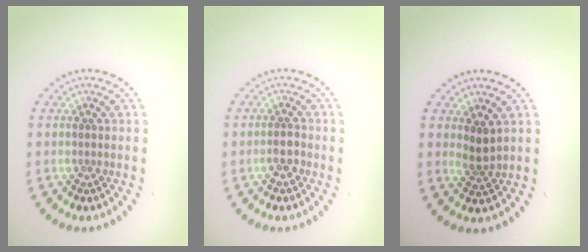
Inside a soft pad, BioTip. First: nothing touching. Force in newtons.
{"total": 1.5, "press": 1.4, "slide": 0.6}
{"total": 1.7, "press": 1.3, "slide": 1.0}